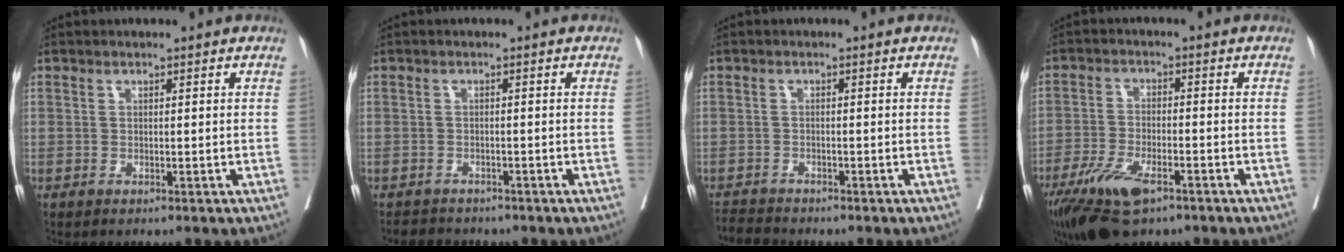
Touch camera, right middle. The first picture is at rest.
{"total": 4.0, "force": [-3.6, 1.5, 0.5], "torque": [-0.015, -0.007, -0.053]}
{"total": 2.8, "force": [-2.8, 0.1, -0.2], "torque": [-0.003, -0.016, -0.051]}
{"total": 9.6, "force": [-6.1, 2.9, 6.8], "torque": [-0.133, -0.017, -0.107]}